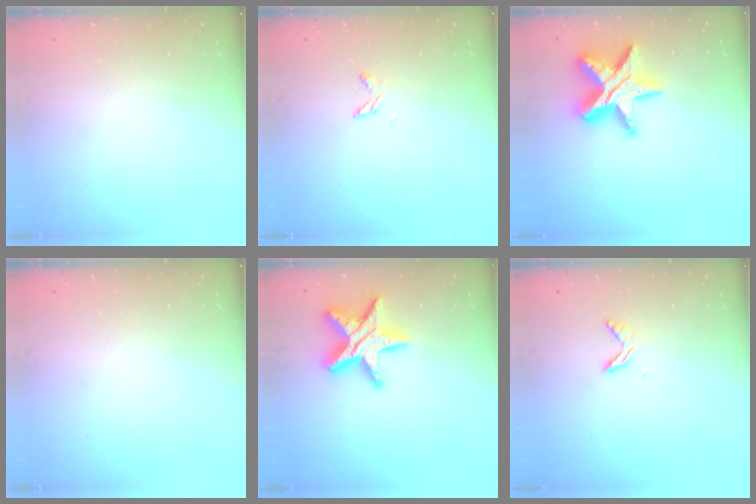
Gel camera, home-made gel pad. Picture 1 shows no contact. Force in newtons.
{"total": 2.5, "press": 2.5, "slide": 0.5}
{"total": 18.0, "press": 17.9, "slide": 1.4}
{"total": 0.0}
{"total": 16.3, "press": 16.2, "slide": 1.2}
{"total": 5.2, "press": 5.1, "slide": 0.7}